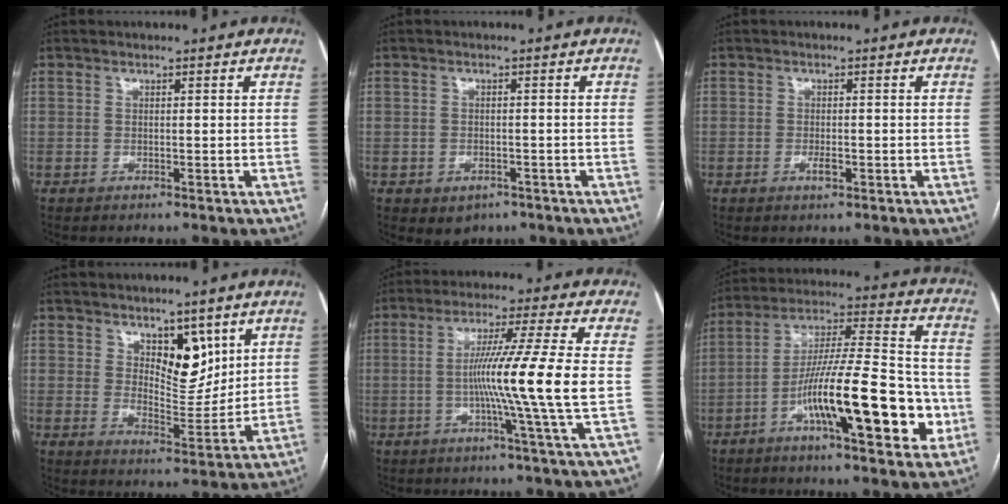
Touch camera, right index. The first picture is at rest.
{"total": 3.4, "force": [-1.8, 2.6, 1.2], "torque": [-0.012, 0.004, -0.011]}
{"total": 1.6, "force": [-0.6, 0.5, 1.3], "torque": [-0.025, 0.000, -0.009]}
{"total": 7.8, "force": [4.3, 3.8, 5.4], "torque": [-0.077, -0.008, 0.076]}
{"total": 12.8, "force": [-1.3, -3.0, 12.3], "torque": [-0.212, -0.014, -0.026]}
{"total": 19.9, "force": [-6.4, 3.6, 18.5], "torque": [-0.305, 0.010, -0.097]}